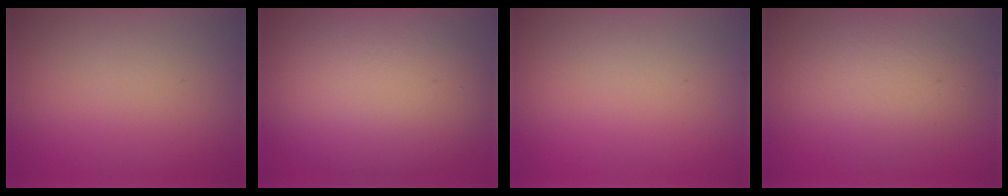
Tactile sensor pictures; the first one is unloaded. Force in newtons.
{"total": 11.8, "press": 11.7, "slide": 1.1}
{"total": 0.0}
{"total": 4.6, "press": 4.6, "slide": 0.4}